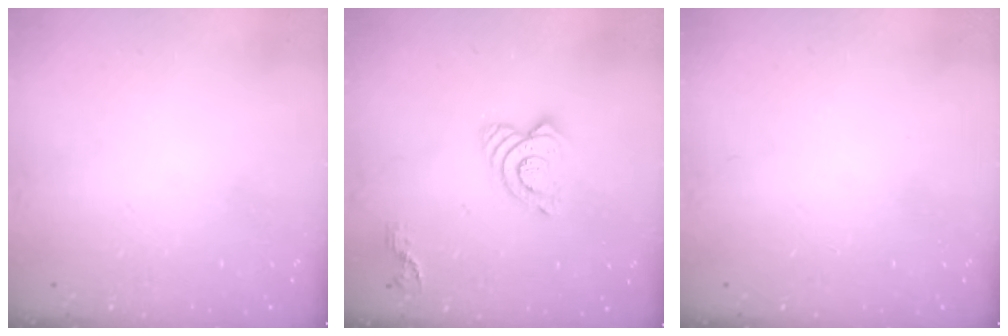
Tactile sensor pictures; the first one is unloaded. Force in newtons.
{"total": 10.2, "press": 10.2, "slide": 0.9}
{"total": 0.0}